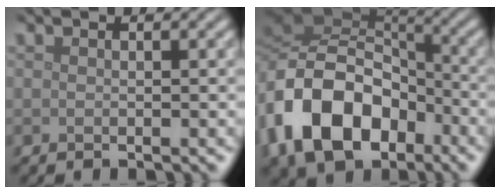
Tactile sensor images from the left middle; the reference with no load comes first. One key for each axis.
{"total": 13.3, "fx": -5.4, "fy": 9.1, "fz": 8.1, "tx": -0.177, "ty": -0.009, "tz": -0.105}